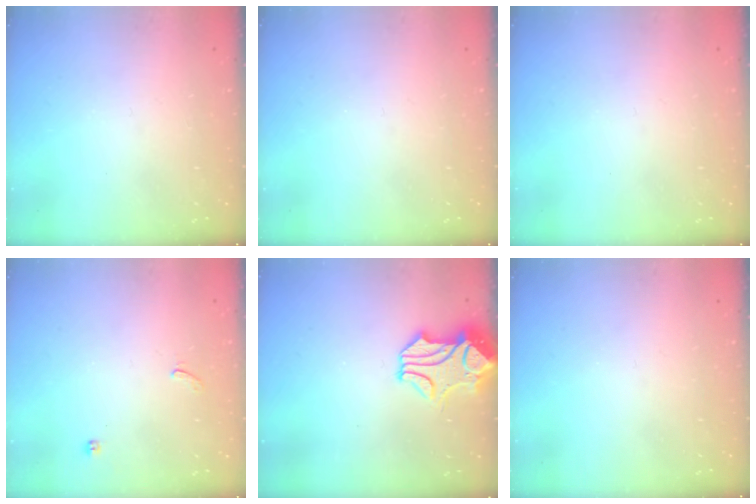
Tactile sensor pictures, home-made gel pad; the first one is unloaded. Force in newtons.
{"total": 0.0}
{"total": 0.0}
{"total": 1.1, "press": 0.7, "slide": 0.8}
{"total": 1.5, "press": 0.9, "slide": 1.2}
{"total": 0.0}